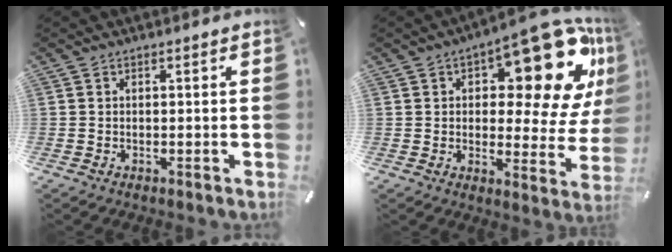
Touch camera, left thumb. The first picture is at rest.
{"total": 21.6, "force": [11.9, 8.8, 15.8], "torque": [-0.190, -0.095, 0.189]}